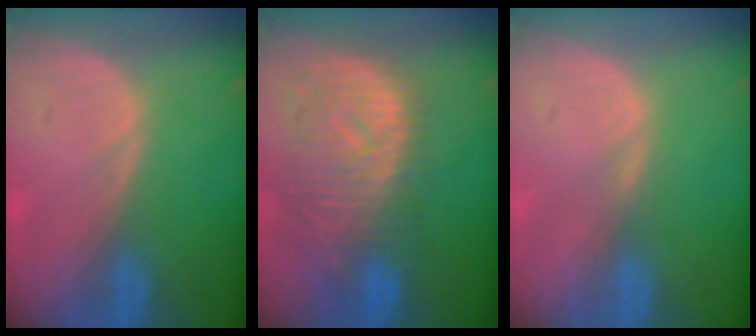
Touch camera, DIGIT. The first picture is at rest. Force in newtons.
{"total": 11.2, "press": 9.8, "slide": 5.4}
{"total": 0.7, "press": 0.7, "slide": 0.2}